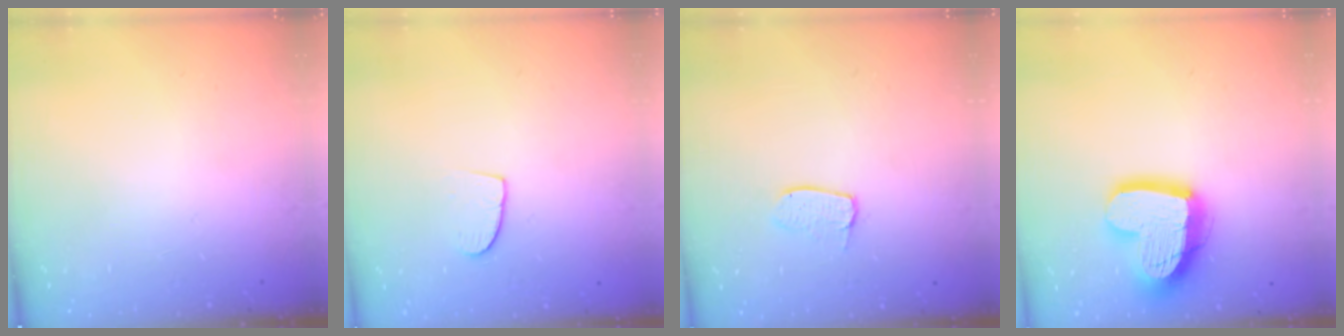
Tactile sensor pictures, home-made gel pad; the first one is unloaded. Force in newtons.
{"total": 6.8, "press": 6.7, "slide": 0.5}
{"total": 4.3, "press": 4.3, "slide": 0.2}
{"total": 17.4, "press": 17.3, "slide": 1.5}